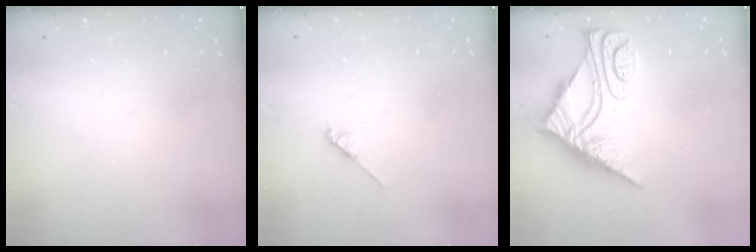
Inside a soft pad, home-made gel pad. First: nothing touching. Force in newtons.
{"total": 3.5, "press": 3.5, "slide": 0.4}
{"total": 11.3, "press": 11.2, "slide": 1.1}